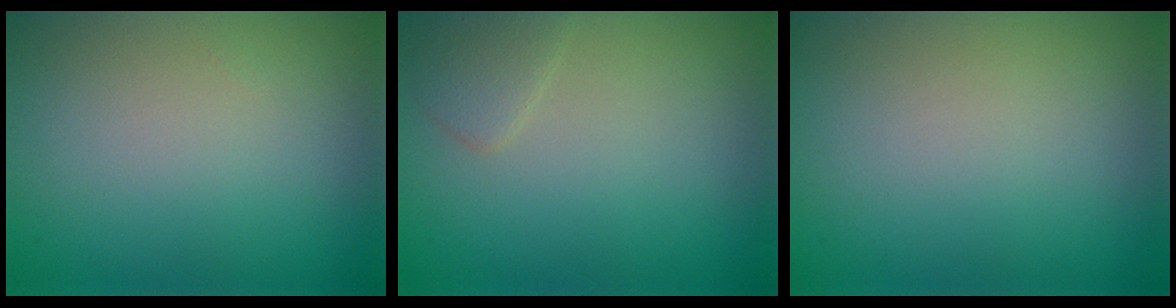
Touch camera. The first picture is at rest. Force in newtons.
{"total": 1.4, "press": 1.4, "slide": 0.1}
{"total": 0.0}